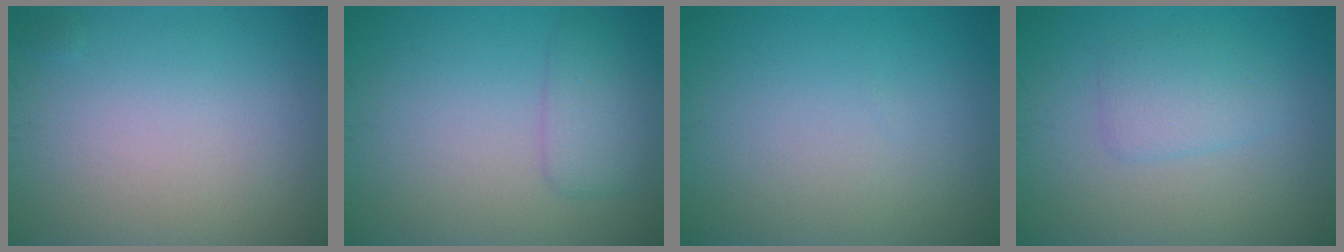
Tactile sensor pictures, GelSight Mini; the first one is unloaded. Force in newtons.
{"total": 2.6, "press": 2.6, "slide": 0.0}
{"total": 0.0}
{"total": 2.3, "press": 2.3, "slide": 0.1}